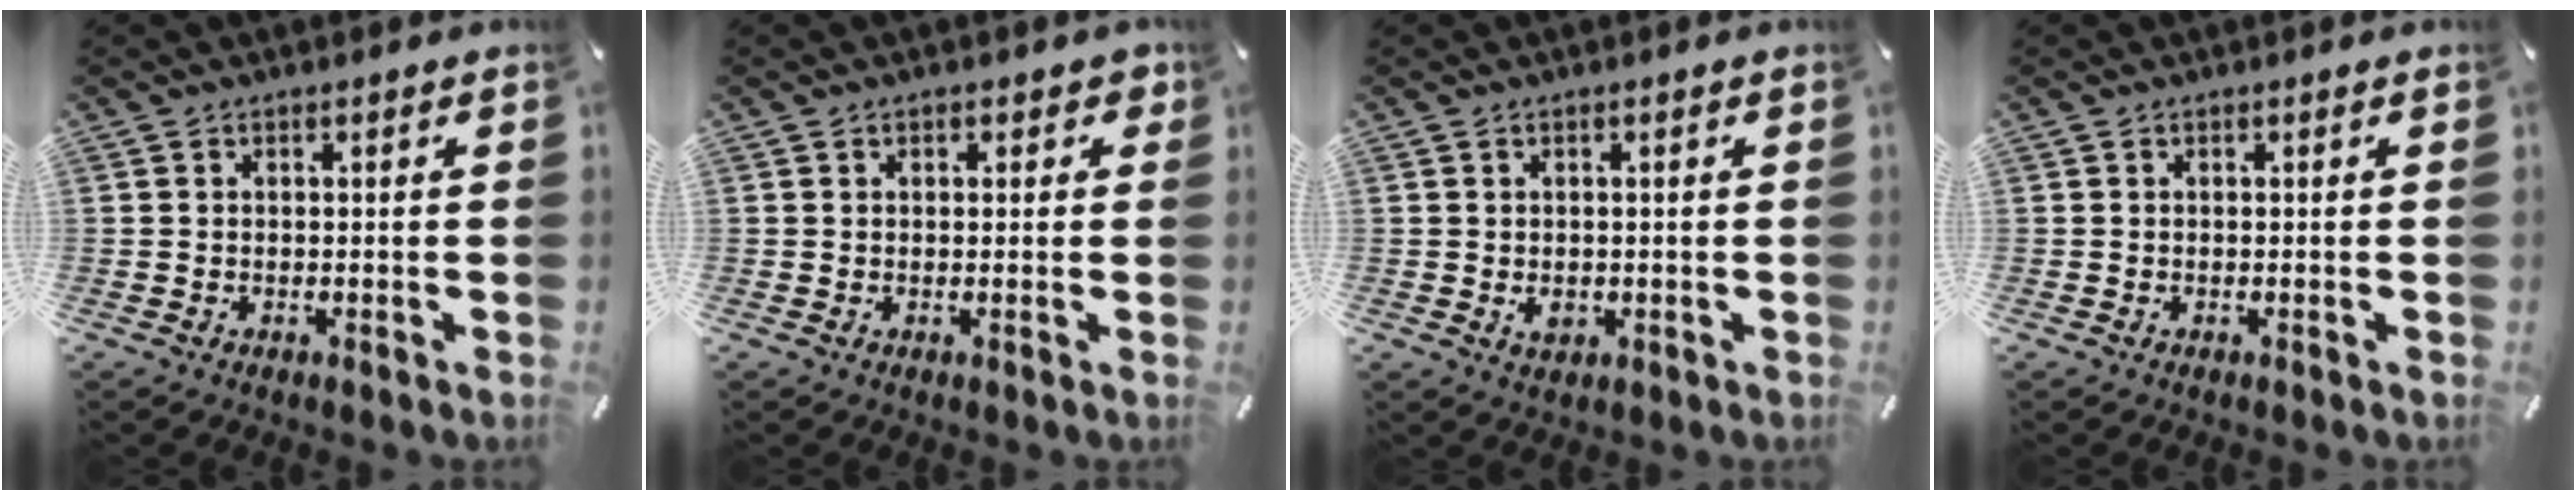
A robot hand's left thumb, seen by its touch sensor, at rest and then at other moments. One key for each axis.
{"total": 1.7, "fx": 0.6, "fy": 1.3, "fz": 1.0, "tx": -0.003, "ty": 0.001, "tz": 0.005}
{"total": 2.3, "fx": -0.3, "fy": 1.8, "fz": 1.3, "tx": -0.024, "ty": -0.004, "tz": -0.010}
{"total": 0.0}